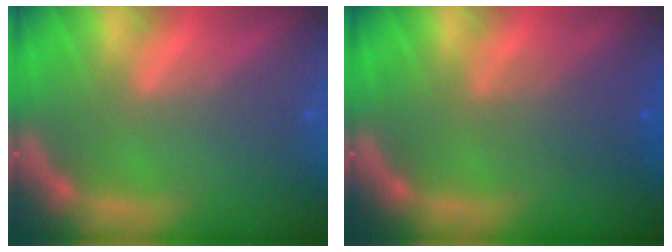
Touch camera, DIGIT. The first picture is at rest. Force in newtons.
{"total": 3.0}